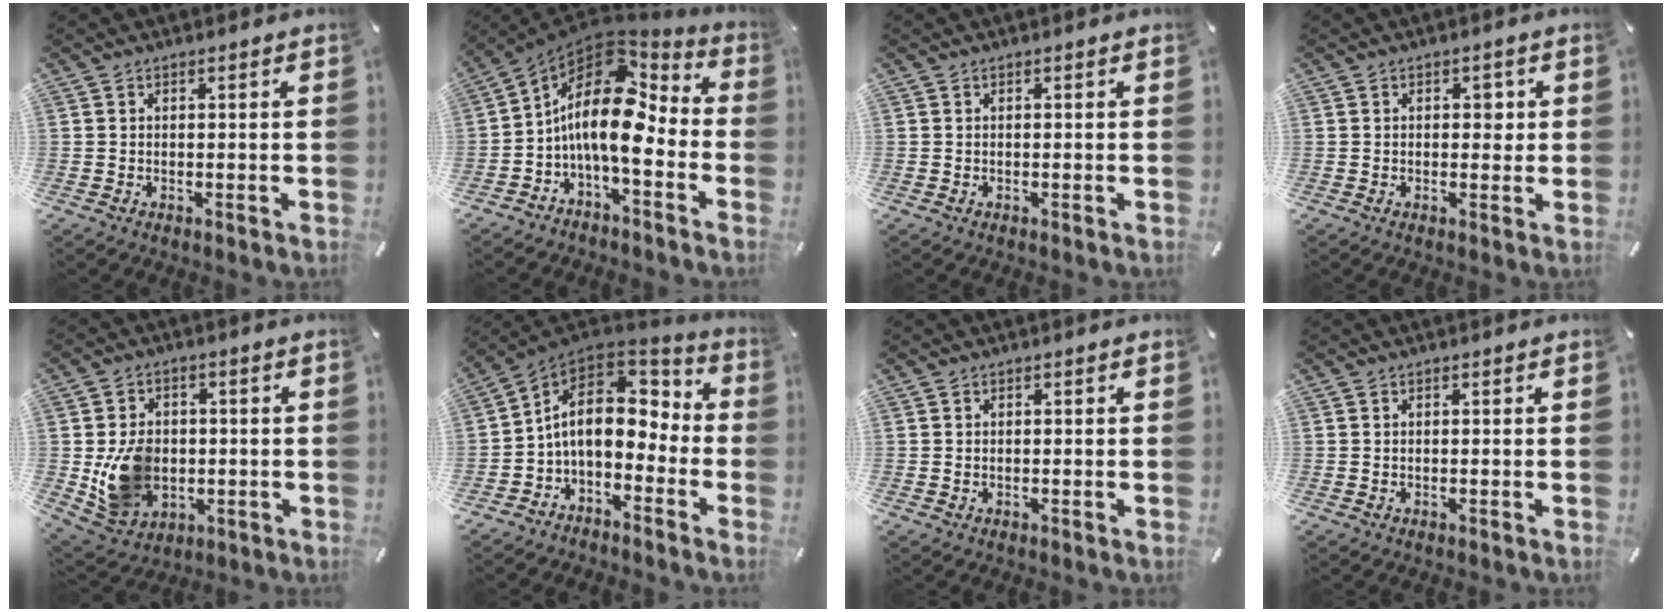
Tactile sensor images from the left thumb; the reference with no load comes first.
{"total": 15.4, "force": [-0.2, 7.9, 13.2], "torque": [-0.245, -0.016, -0.009]}
{"total": 0.0}
{"total": 2.7, "force": [0.4, 1.9, 1.9], "torque": [-0.016, -0.001, -0.001]}
{"total": 11.1, "force": [-1.1, 9.3, 6.0], "torque": [-0.124, 0.011, -0.018]}
{"total": 13.0, "force": [0.9, 8.7, 9.6], "torque": [-0.170, -0.010, 0.016]}
{"total": 0.6, "force": [-0.2, 0.3, 0.5], "torque": [-0.011, 0.000, -0.004]}
{"total": 0.0}